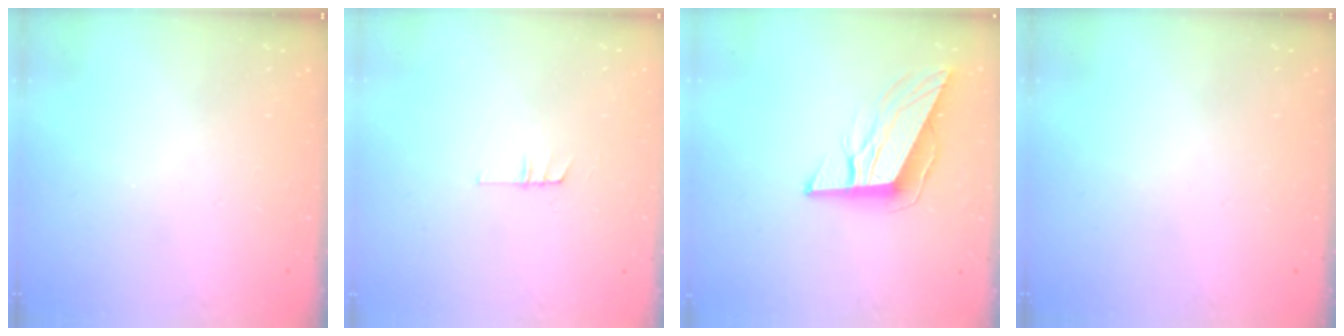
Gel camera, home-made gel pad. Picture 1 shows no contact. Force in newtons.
{"total": 3.7, "press": 3.7, "slide": 0.4}
{"total": 10.3, "press": 10.2, "slide": 1.9}
{"total": 0.0}